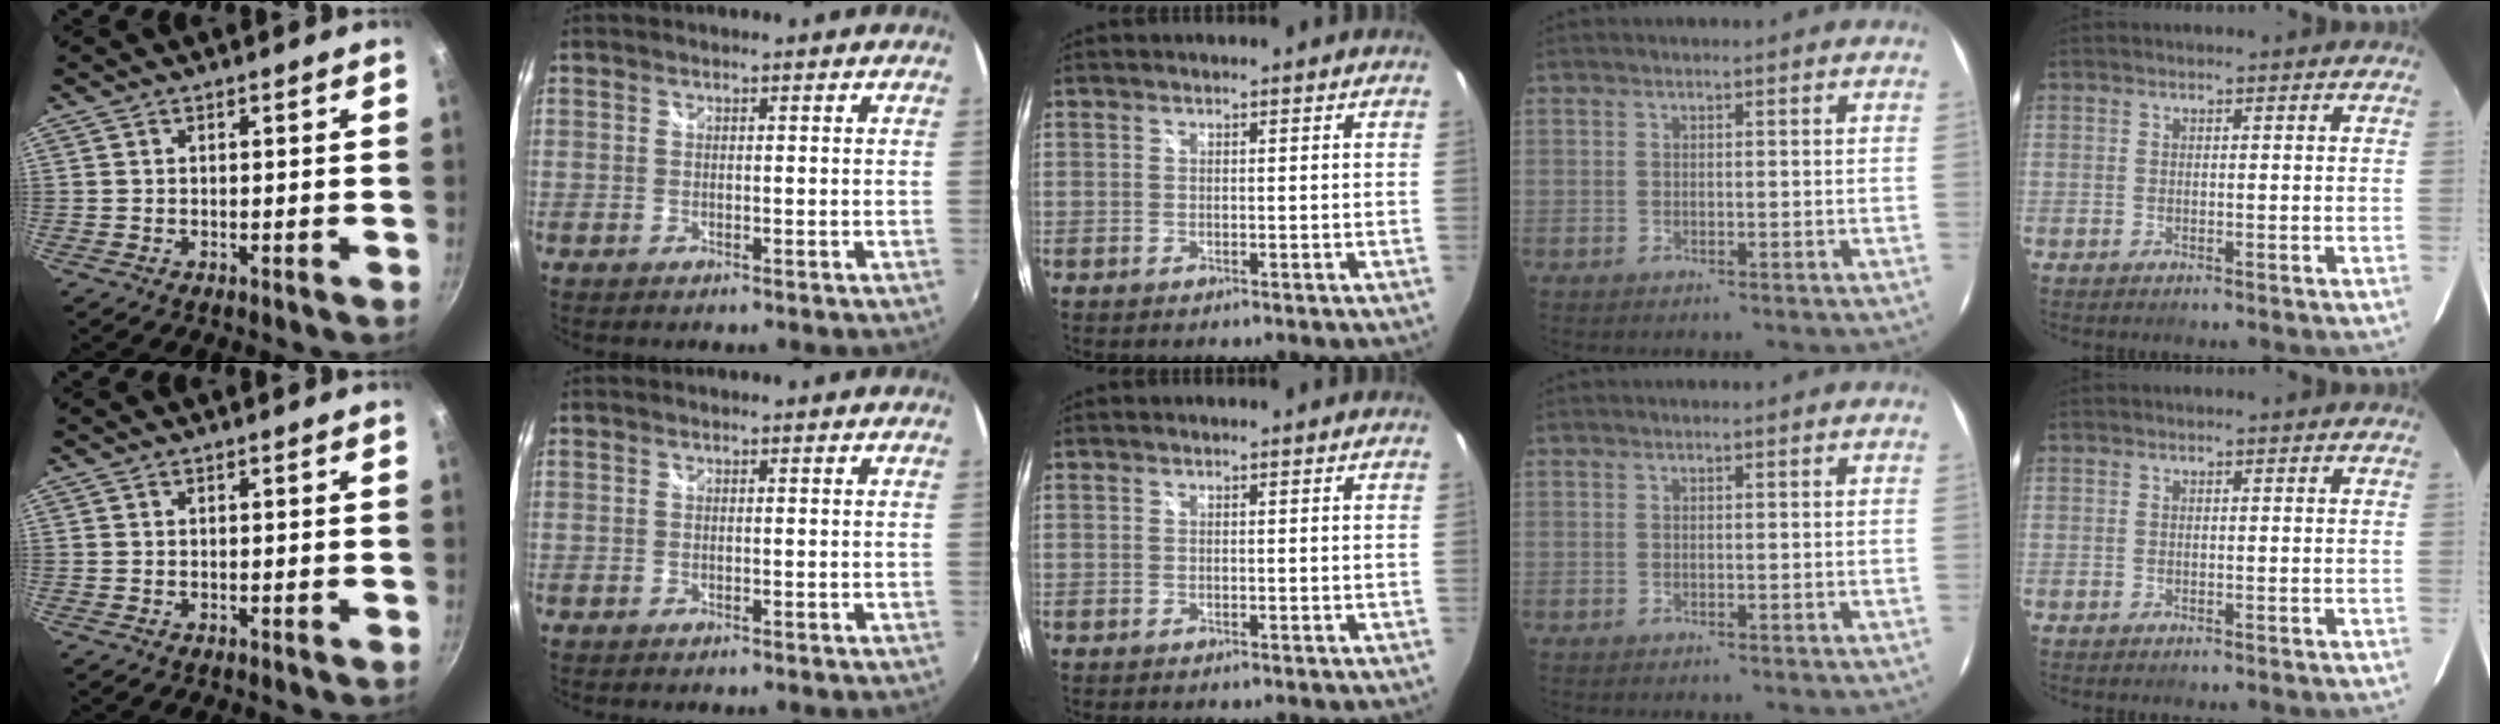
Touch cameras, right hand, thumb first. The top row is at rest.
{}